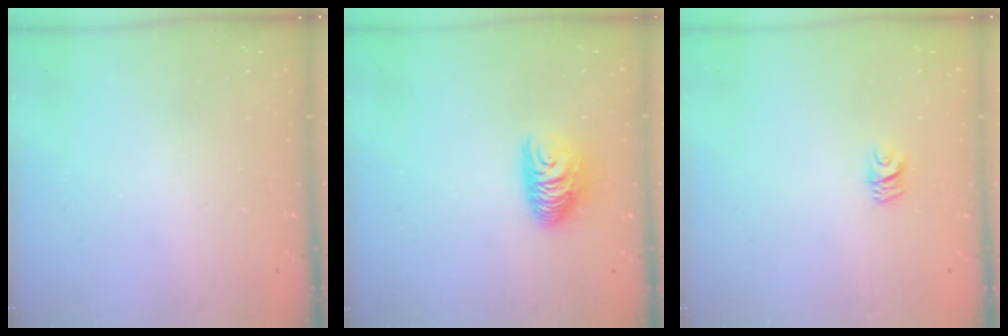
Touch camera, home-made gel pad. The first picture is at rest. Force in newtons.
{"total": 8.4, "press": 8.4, "slide": 0.8}
{"total": 5.5, "press": 5.5, "slide": 0.4}